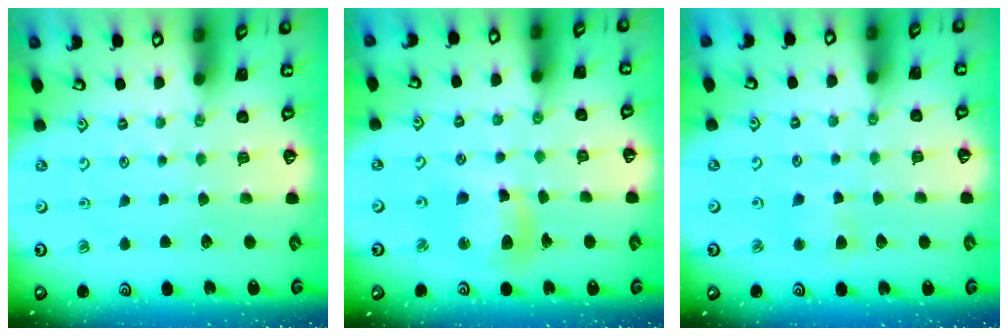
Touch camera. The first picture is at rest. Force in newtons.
{"total": 11.1, "press": 11.0, "slide": 1.2}
{"total": 3.0, "press": 3.0, "slide": 0.5}